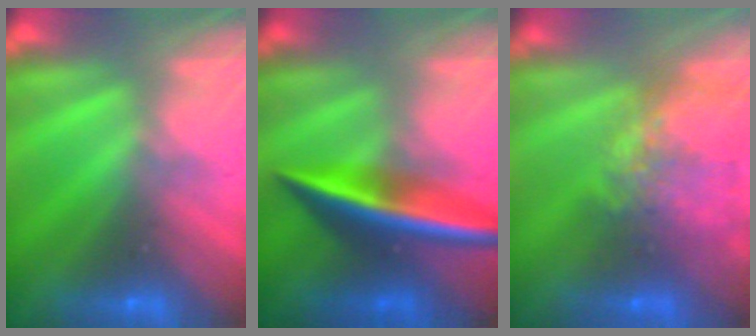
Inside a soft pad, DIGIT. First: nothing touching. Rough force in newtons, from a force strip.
{"total": 2.5}
{"total": 7.4}